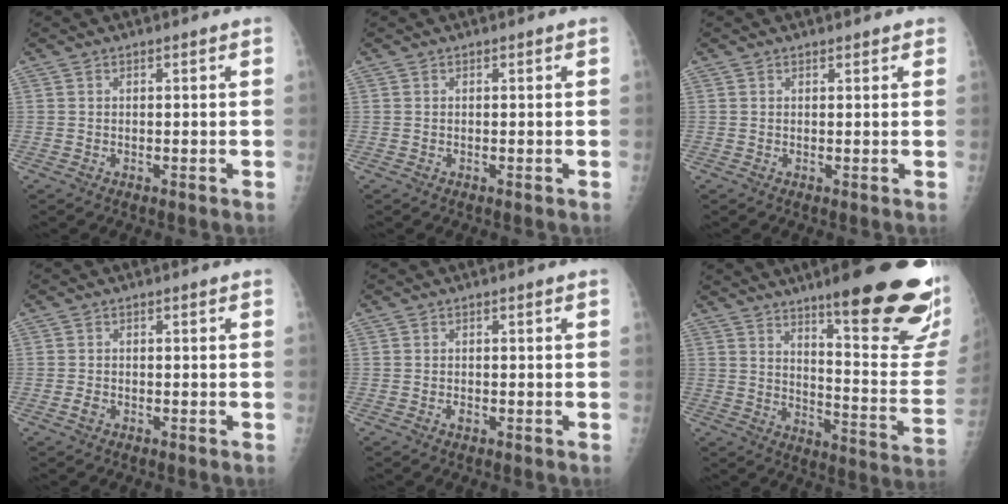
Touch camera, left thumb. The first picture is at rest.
{"total": 0.0}
{"total": 1.1, "force": [0.9, 0.5, 0.3], "torque": [0.001, -0.003, 0.010]}
{"total": 1.1, "force": [-0.7, 0.8, 0.5], "torque": [-0.012, 0.000, -0.013]}
{"total": 0.8, "force": [-0.4, 0.5, 0.4], "torque": [-0.006, 0.001, -0.007]}
{"total": 26.2, "force": [16.5, 4.9, 19.7], "torque": [-0.217, -0.089, 0.230]}